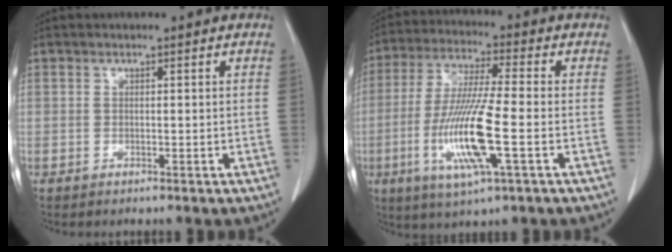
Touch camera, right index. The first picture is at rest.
{"total": 13.2, "force": [-3.4, 0.8, 12.7], "torque": [-0.259, -0.014, -0.065]}